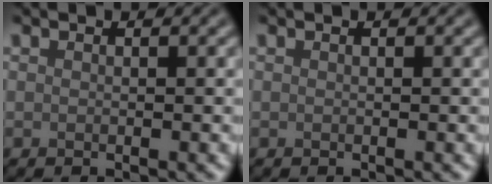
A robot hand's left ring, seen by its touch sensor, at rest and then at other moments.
{"total": 0.0}